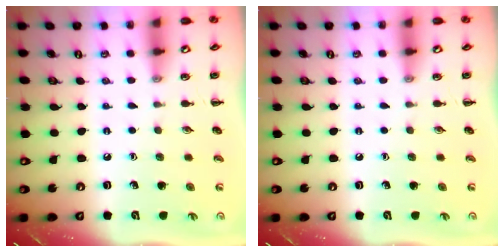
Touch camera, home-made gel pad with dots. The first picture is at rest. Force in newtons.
{"total": 0.0}